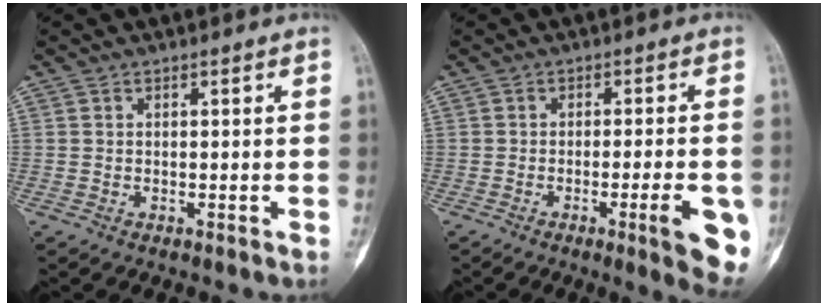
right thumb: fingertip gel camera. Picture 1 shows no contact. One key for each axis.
{"total": 9.6, "fx": -3.3, "fy": 1.5, "fz": 8.9, "tx": -0.106, "ty": -0.005, "tz": -0.040}